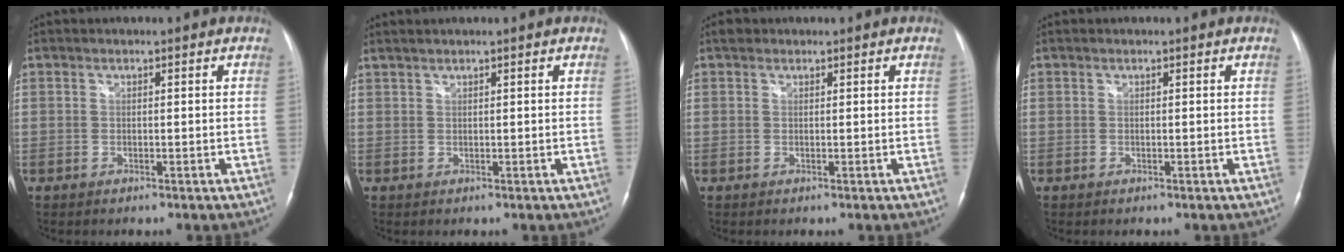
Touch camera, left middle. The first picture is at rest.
{"total": 1.8, "force": [1.5, -0.2, 1.0], "torque": [-0.023, 0.016, 0.032]}
{"total": 1.1, "force": [0.8, 0.7, 0.2], "torque": [-0.006, 0.013, 0.012]}
{"total": 0.0}